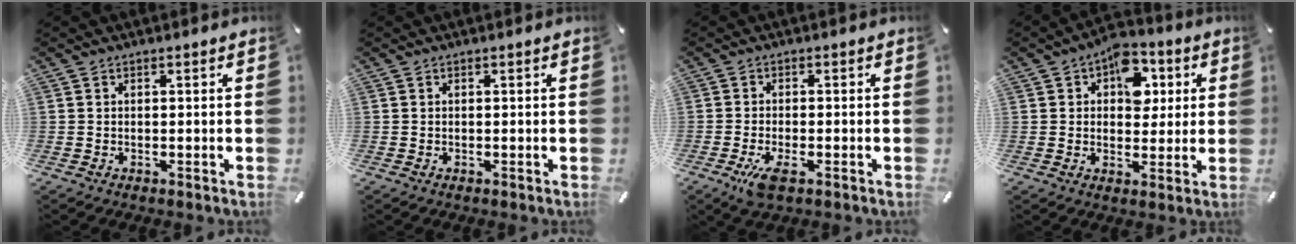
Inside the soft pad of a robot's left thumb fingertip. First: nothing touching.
{"total": 0.0}
{"total": 4.8, "force": [-2.3, 1.5, 4.0], "torque": [-0.079, -0.006, -0.038]}
{"total": 10.5, "force": [3.0, 7.4, 6.8], "torque": [-0.080, -0.003, 0.047]}